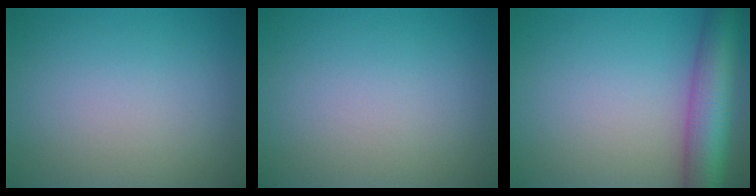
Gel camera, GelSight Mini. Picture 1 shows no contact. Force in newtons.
{"total": 0.0}
{"total": 8.4, "press": 8.4, "slide": 0.3}